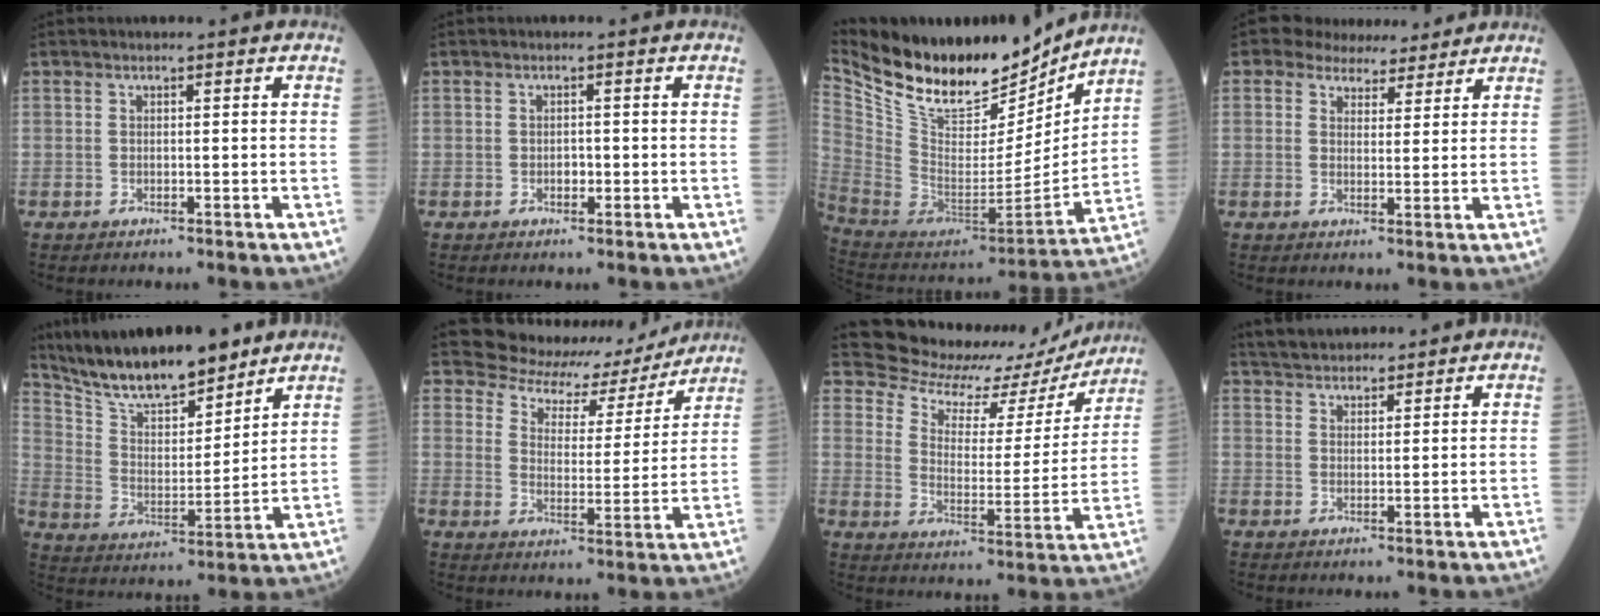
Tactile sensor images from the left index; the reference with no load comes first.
{"total": 0.9, "force": [-0.2, 0.7, 0.6], "torque": [-0.010, 0.002, -0.004]}
{"total": 22.9, "force": [19.1, 7.6, 10.2], "torque": [-0.206, -0.027, 0.332]}
{"total": 6.5, "force": [5.6, 2.9, 1.5], "torque": [-0.020, 0.007, 0.078]}
{"total": 16.3, "force": [14.2, 3.1, 7.5], "torque": [-0.136, 0.007, 0.257]}
{"total": 12.5, "force": [11.6, 4.4, 1.2], "torque": [-0.016, -0.002, 0.152]}
{"total": 16.5, "force": [16.0, 3.8, 1.7], "torque": [-0.022, -0.031, 0.208]}
{"total": 8.0, "force": [7.4, 1.8, 2.1], "torque": [-0.036, 0.030, 0.122]}